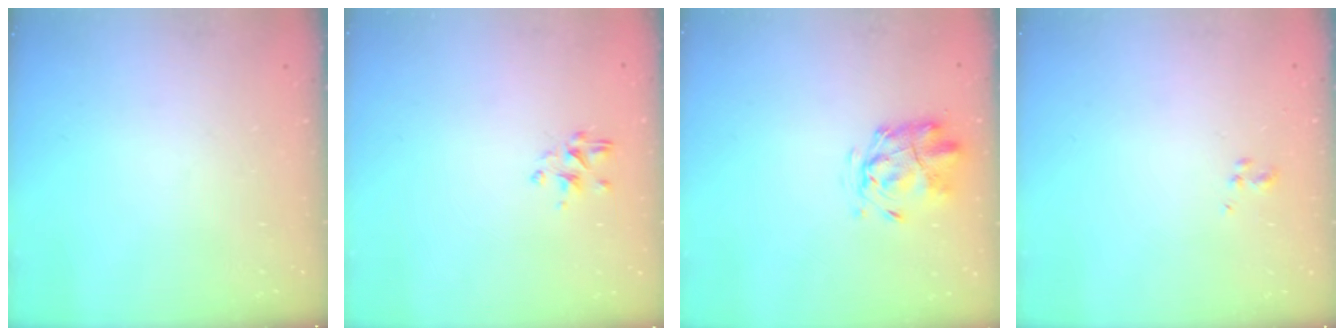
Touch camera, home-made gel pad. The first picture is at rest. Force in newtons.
{"total": 2.3, "press": 2.1, "slide": 0.9}
{"total": 2.3, "press": 2.2, "slide": 0.6}
{"total": 1.3, "press": 1.2, "slide": 0.6}